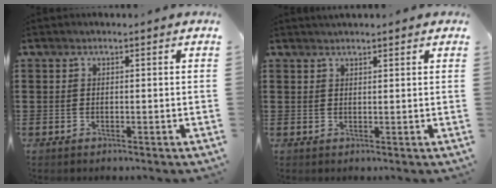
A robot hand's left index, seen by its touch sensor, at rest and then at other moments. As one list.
[{"total": 1.2, "force": [1.1, 0.1, 0.4], "torque": [-0.010, 0.002, 0.021]}]